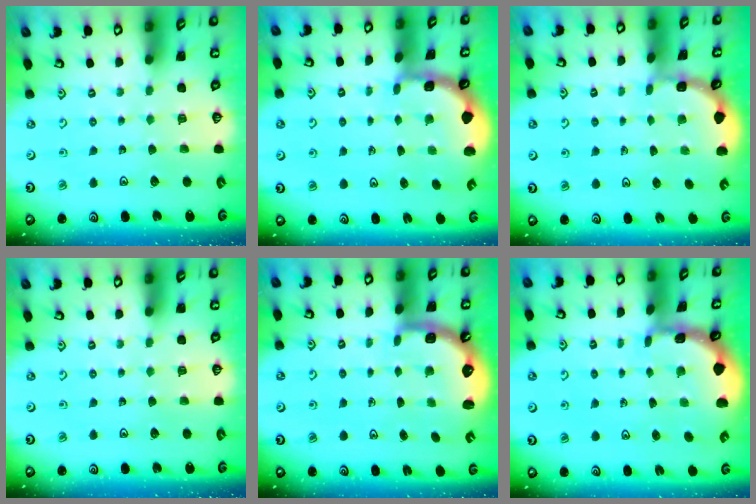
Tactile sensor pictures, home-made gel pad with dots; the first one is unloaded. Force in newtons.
{"total": 1.8, "press": 1.8, "slide": 0.2}
{"total": 1.5, "press": 1.5, "slide": 0.1}
{"total": 0.0}
{"total": 2.9, "press": 2.4, "slide": 1.6}
{"total": 2.6, "press": 2.6, "slide": 0.3}